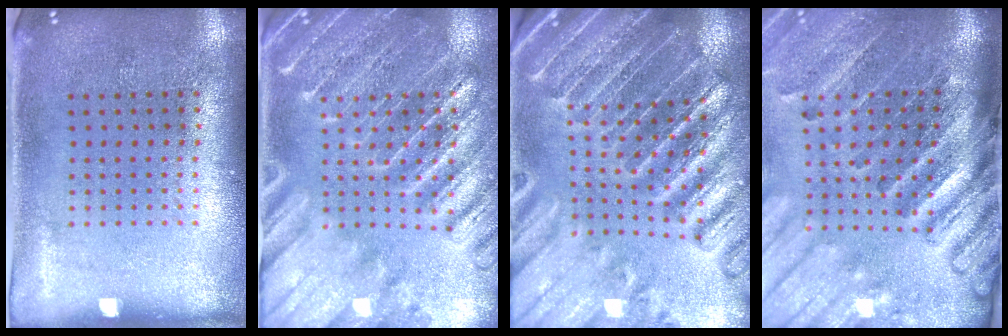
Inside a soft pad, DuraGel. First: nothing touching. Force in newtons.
{"total": 3.8, "press": 3.7, "slide": 1.1}
{"total": 3.2, "press": 3.1, "slide": 0.5}
{"total": 4.3, "press": 3.2, "slide": 2.8}